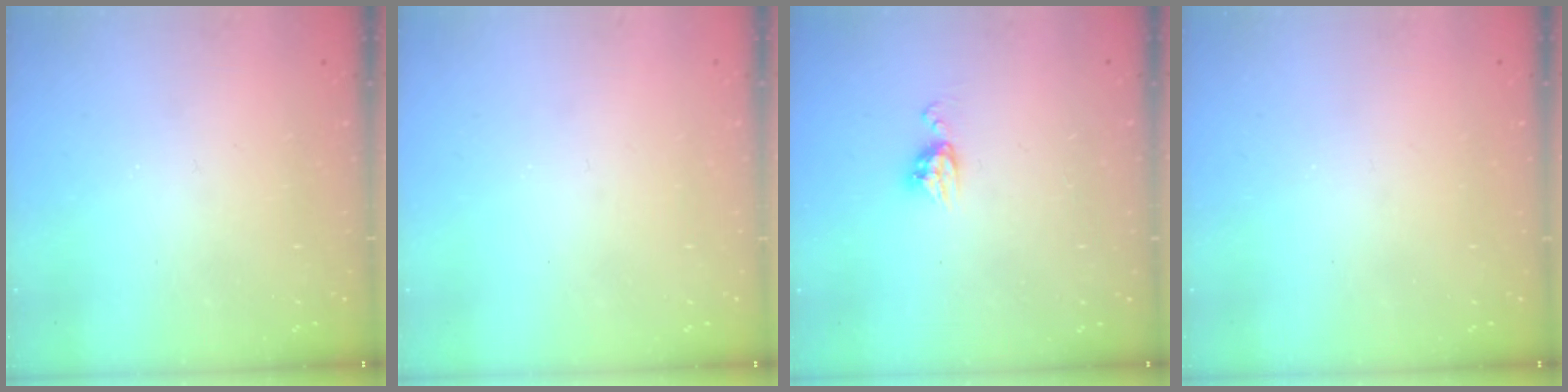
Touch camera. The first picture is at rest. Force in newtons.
{"total": 0.7, "press": 0.7, "slide": 0.1}
{"total": 5.9, "press": 5.9, "slide": 0.5}
{"total": 0.0}